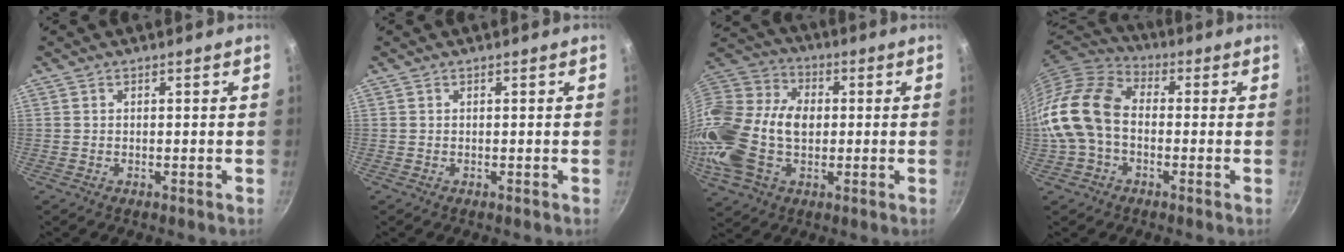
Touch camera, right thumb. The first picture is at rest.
{"total": 0.0}
{"total": 22.3, "force": [-1.4, 15.3, 16.2], "torque": [-0.316, 0.031, -0.032]}
{"total": 14.8, "force": [-1.6, 10.4, 10.3], "torque": [-0.183, 0.037, -0.049]}